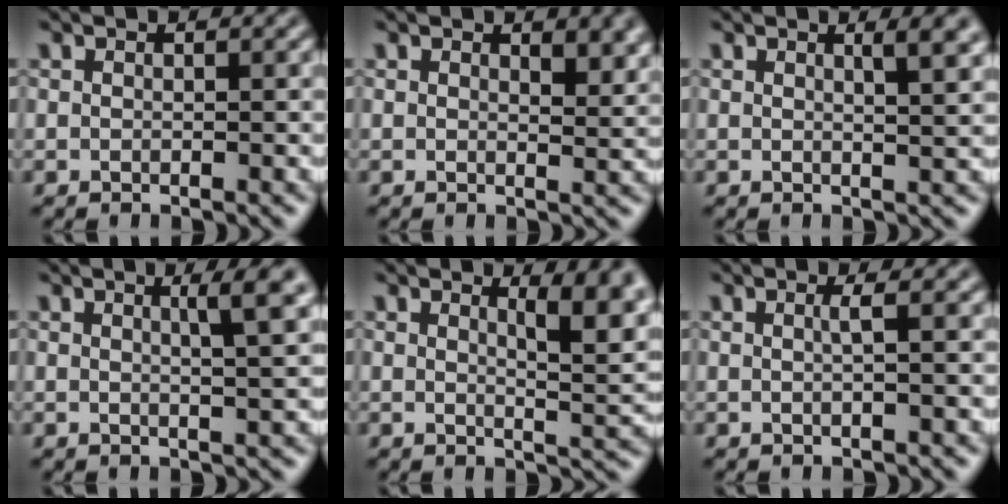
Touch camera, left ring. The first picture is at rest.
{"total": 2.8, "force": [1.4, 1.1, 2.2], "torque": [-0.028, -0.002, 0.023]}
{"total": 3.1, "force": [1.4, 1.0, 2.6], "torque": [-0.015, 0.005, 0.012]}
{"total": 3.4, "force": [1.3, 0.6, 3.1], "torque": [-0.032, 0.006, 0.018]}
{"total": 5.4, "force": [2.3, 1.6, 4.6], "torque": [-0.048, -0.003, 0.035]}
{"total": 1.1, "force": [0.1, 0.2, 1.1], "torque": [-0.017, 0.004, -0.001]}